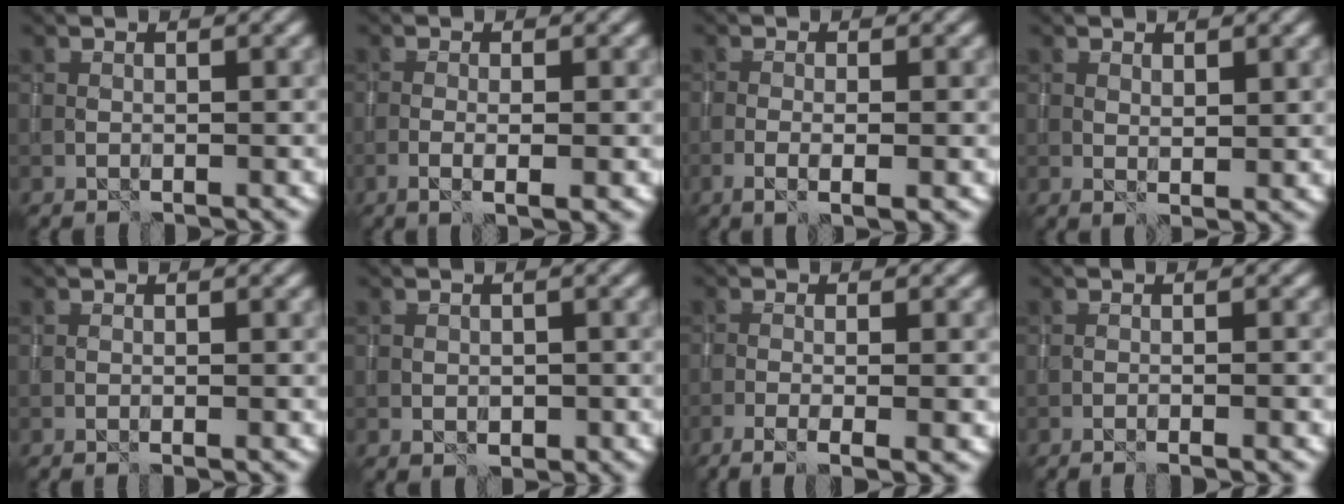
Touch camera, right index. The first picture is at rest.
{"total": 2.7, "force": [-0.7, 0.7, 2.5], "torque": [-0.042, -0.003, -0.015]}
{"total": 3.1, "force": [-0.9, 0.8, 2.8], "torque": [-0.048, -0.003, -0.019]}
{"total": 1.5, "force": [0.6, 0.6, 1.2], "torque": [-0.020, -0.006, 0.015]}
{"total": 0.7, "force": [-0.2, 0.1, 0.7], "torque": [-0.009, -0.003, -0.005]}
{"total": 1.4, "force": [-0.3, 1.1, 0.9], "torque": [-0.014, -0.005, -0.002]}
{"total": 4.9, "force": [-1.6, 1.5, 4.4], "torque": [-0.062, -0.004, -0.029]}
{"total": 2.5, "force": [-0.9, 0.8, 2.2], "torque": [-0.019, 0.009, -0.019]}